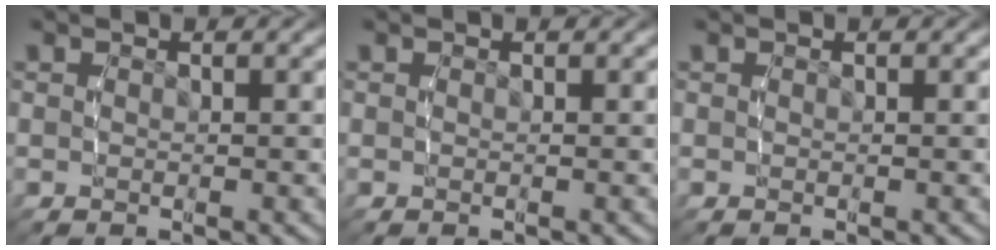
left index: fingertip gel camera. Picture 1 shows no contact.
{"total": 0.0}
{"total": 0.0}